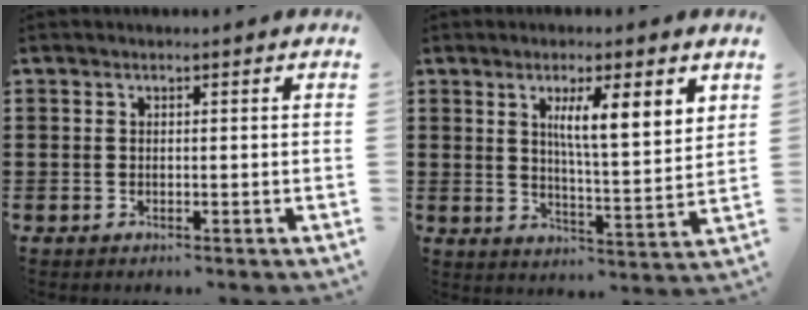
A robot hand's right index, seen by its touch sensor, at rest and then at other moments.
{"total": 6.6, "force": [3.0, 0.9, 5.8], "torque": [-0.105, -0.009, 0.045]}